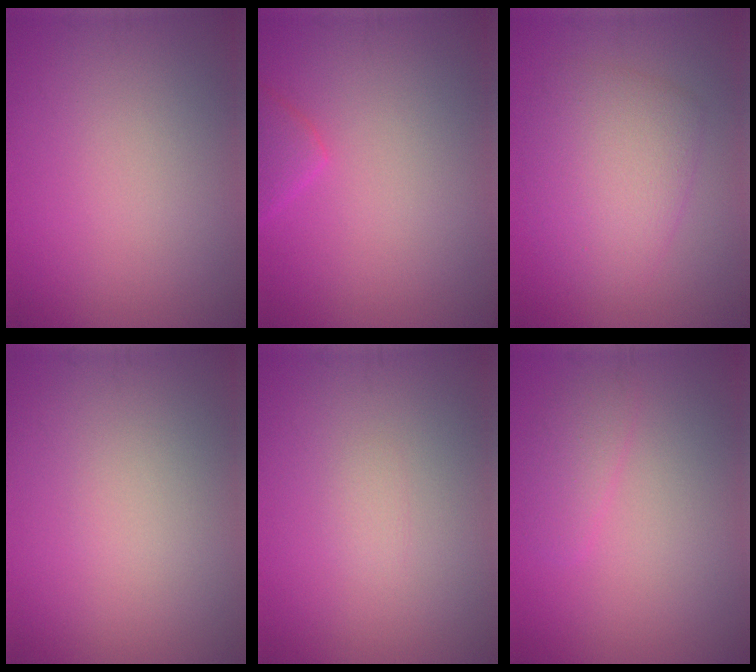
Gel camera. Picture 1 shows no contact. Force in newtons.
{"total": 1.8, "press": 1.8, "slide": 0.1}
{"total": 4.8, "press": 4.8, "slide": 0.2}
{"total": 0.0}
{"total": 0.7, "press": 0.7, "slide": 0.1}
{"total": 1.5, "press": 1.5, "slide": 0.1}